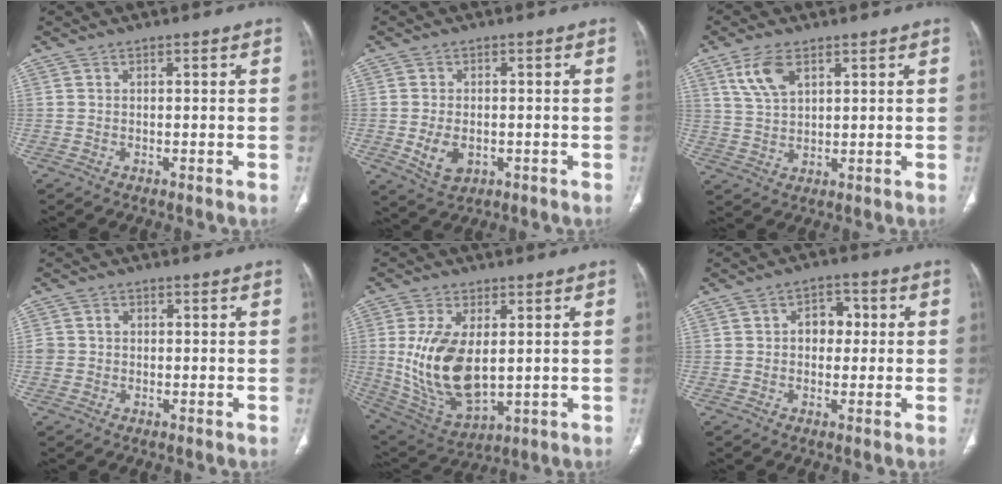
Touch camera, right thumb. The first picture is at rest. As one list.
[{"total": 5.4, "force": [-1.3, 3.6, 3.9], "torque": [-0.065, -0.002, -0.011]}, {"total": 6.6, "force": [3.5, 3.3, 4.6], "torque": [-0.090, -0.009, 0.075]}, {"total": 2.8, "force": [0.1, 2.6, 1.1], "torque": [-0.012, 0.010, 0.008]}, {"total": 16.0, "force": [1.2, 8.7, 13.4], "torque": [-0.255, -0.016, 0.045]}, {"total": 5.2, "force": [0.5, 3.9, 3.5], "torque": [-0.024, 0.013, 0.001]}]